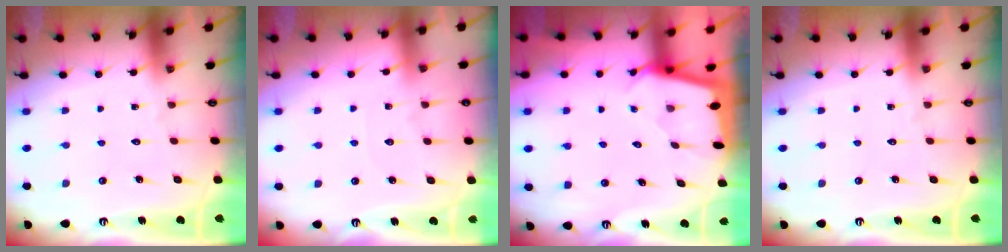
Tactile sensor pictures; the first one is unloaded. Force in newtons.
{"total": 3.0, "press": 2.9, "slide": 0.4}
{"total": 1.7, "press": 1.6, "slide": 0.2}
{"total": 0.0}